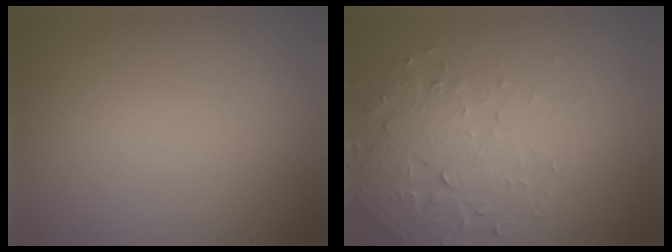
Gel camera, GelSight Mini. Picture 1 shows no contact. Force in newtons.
{"total": 5.0, "press": 3.4, "slide": 3.6}